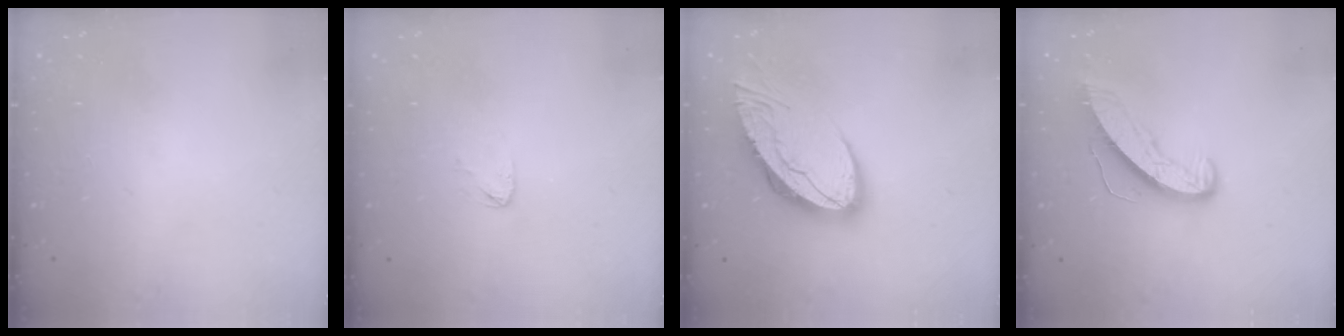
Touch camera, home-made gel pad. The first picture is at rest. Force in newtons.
{"total": 3.0, "press": 3.0, "slide": 0.2}
{"total": 16.0, "press": 16.0, "slide": 1.5}
{"total": 8.7, "press": 8.7, "slide": 0.6}